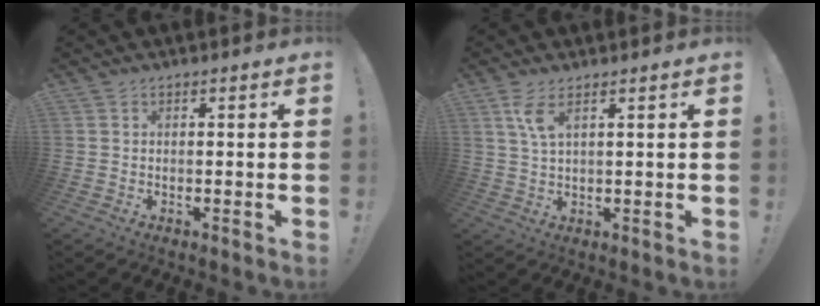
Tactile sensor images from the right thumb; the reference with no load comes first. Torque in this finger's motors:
{"motor_torque": [0.04, 0.06, 0.44, 0.21, 0.02]}